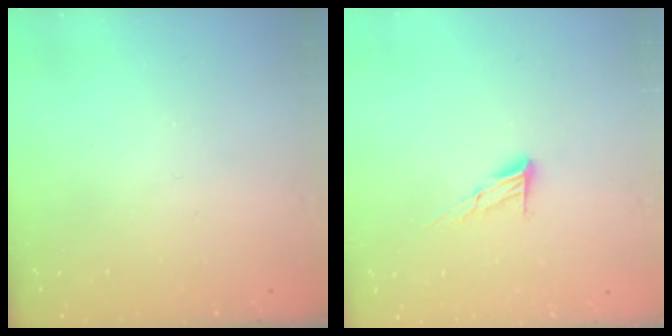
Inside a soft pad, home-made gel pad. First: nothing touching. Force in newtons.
{"total": 7.2, "press": 7.2, "slide": 0.4}